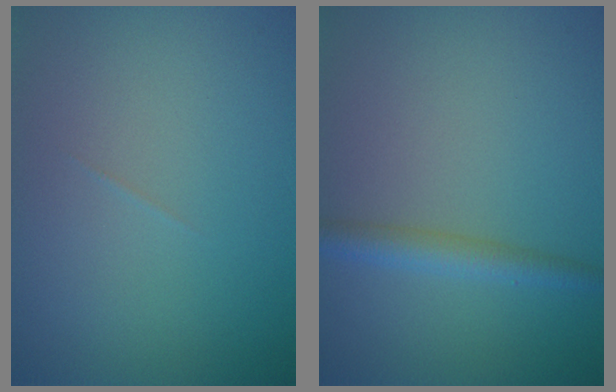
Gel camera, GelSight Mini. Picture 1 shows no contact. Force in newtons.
{"total": 2.3, "press": 2.3, "slide": 0.1}